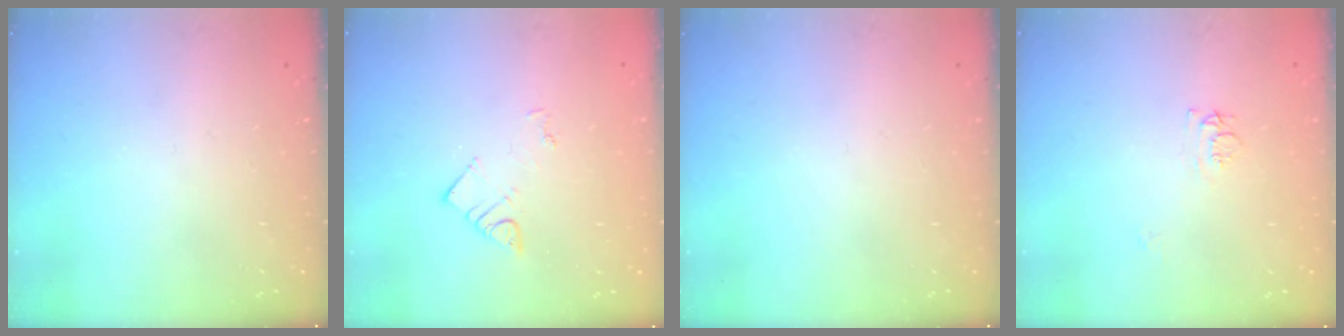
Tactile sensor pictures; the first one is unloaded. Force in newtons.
{"total": 4.1, "press": 4.1, "slide": 0.2}
{"total": 0.0}
{"total": 6.2, "press": 6.2, "slide": 0.6}